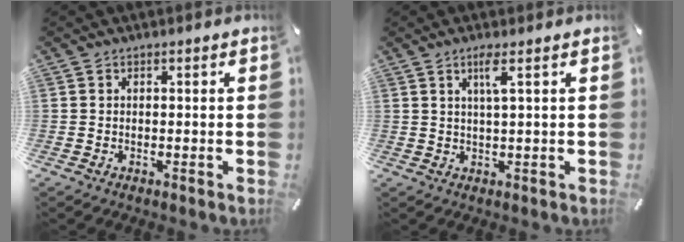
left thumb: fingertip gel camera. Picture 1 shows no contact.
{"total": 3.5, "force": [1.6, 0.0, 3.1], "torque": [-0.066, -0.001, 0.024]}